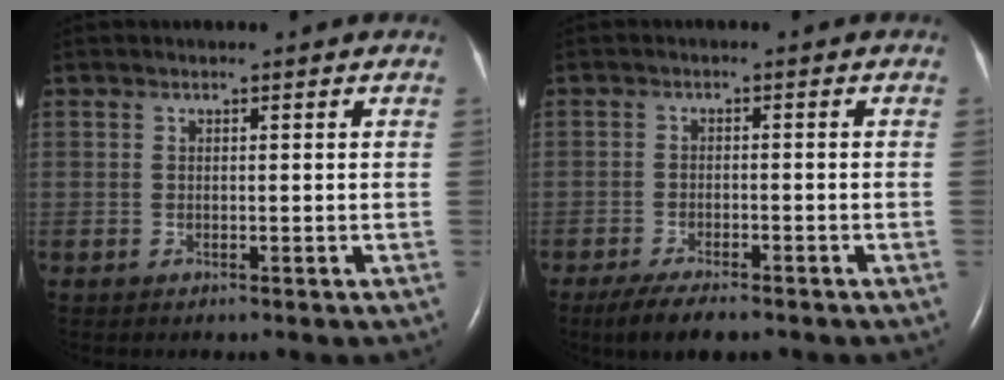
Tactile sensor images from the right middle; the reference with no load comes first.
{"total": 6.3, "force": [-4.8, 1.5, 3.7], "torque": [-0.063, -0.012, -0.077]}